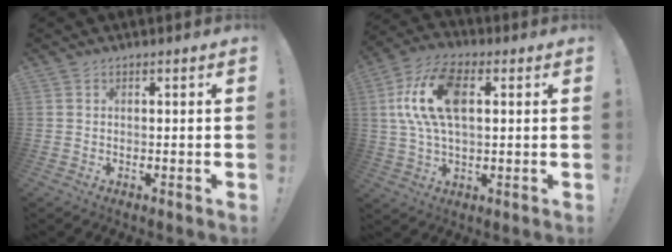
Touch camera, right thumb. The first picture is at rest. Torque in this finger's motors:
{"motor_torque": [0.13, 1.02, 1.70, 0.23, 0.14]}